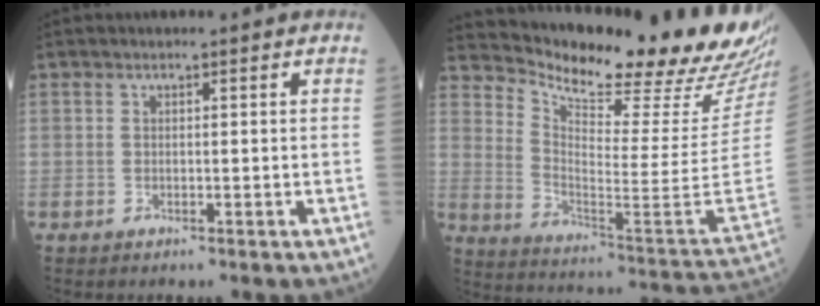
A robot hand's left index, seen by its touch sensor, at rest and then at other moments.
{"total": 26.7, "force": [23.8, 0.9, 12.1], "torque": [-0.205, -0.119, 0.322]}